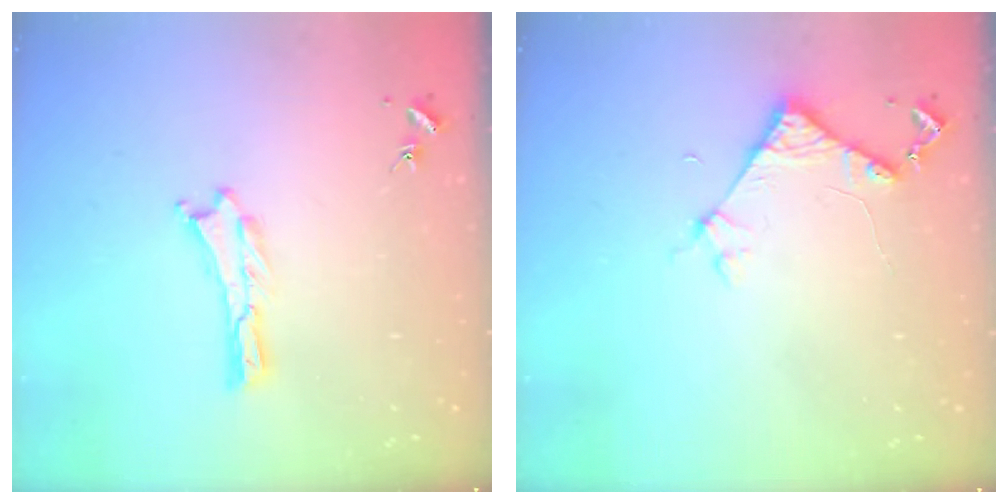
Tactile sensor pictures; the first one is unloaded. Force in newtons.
{"total": 3.1, "press": 3.1, "slide": 0.2}